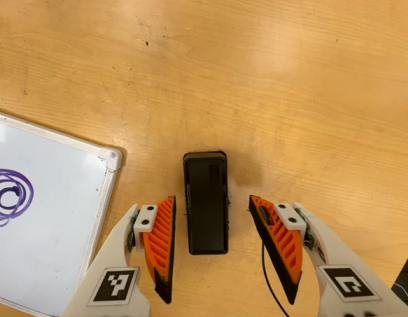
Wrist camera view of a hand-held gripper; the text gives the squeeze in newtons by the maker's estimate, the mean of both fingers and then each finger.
{"total": 0.0}